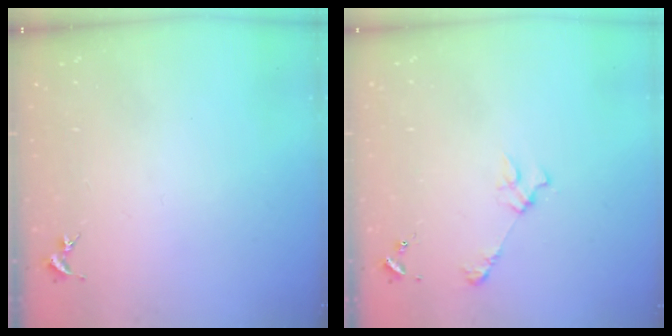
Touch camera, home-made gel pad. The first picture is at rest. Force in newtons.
{"total": 2.4, "press": 2.4, "slide": 0.3}